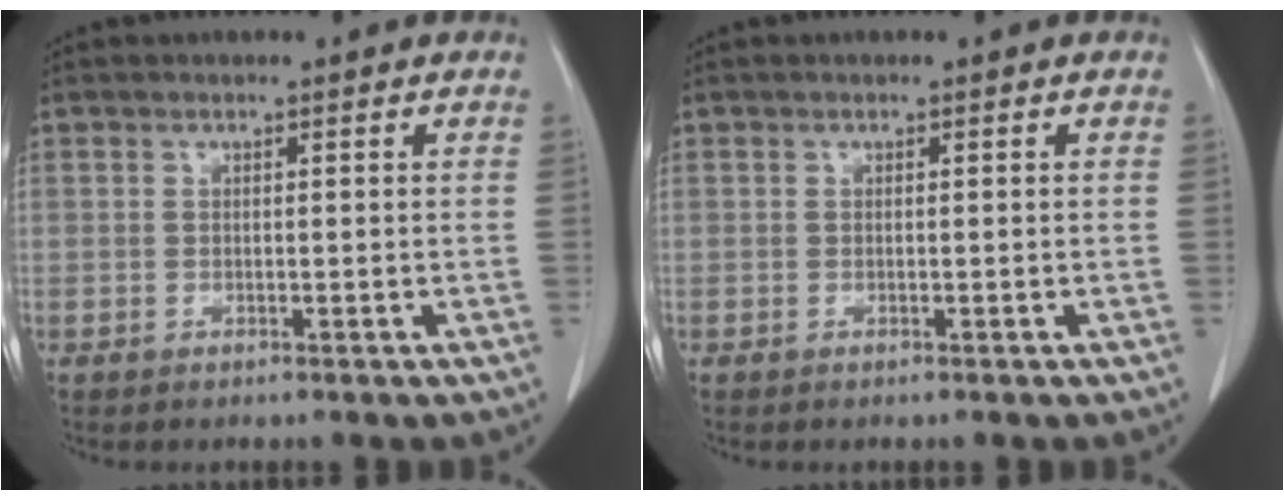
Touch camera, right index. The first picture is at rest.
{"total": 0.0}